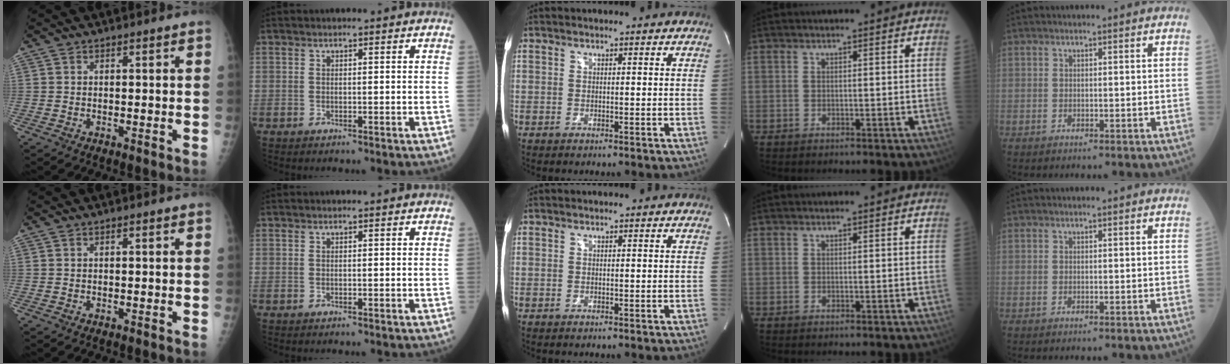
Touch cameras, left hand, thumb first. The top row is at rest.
{}